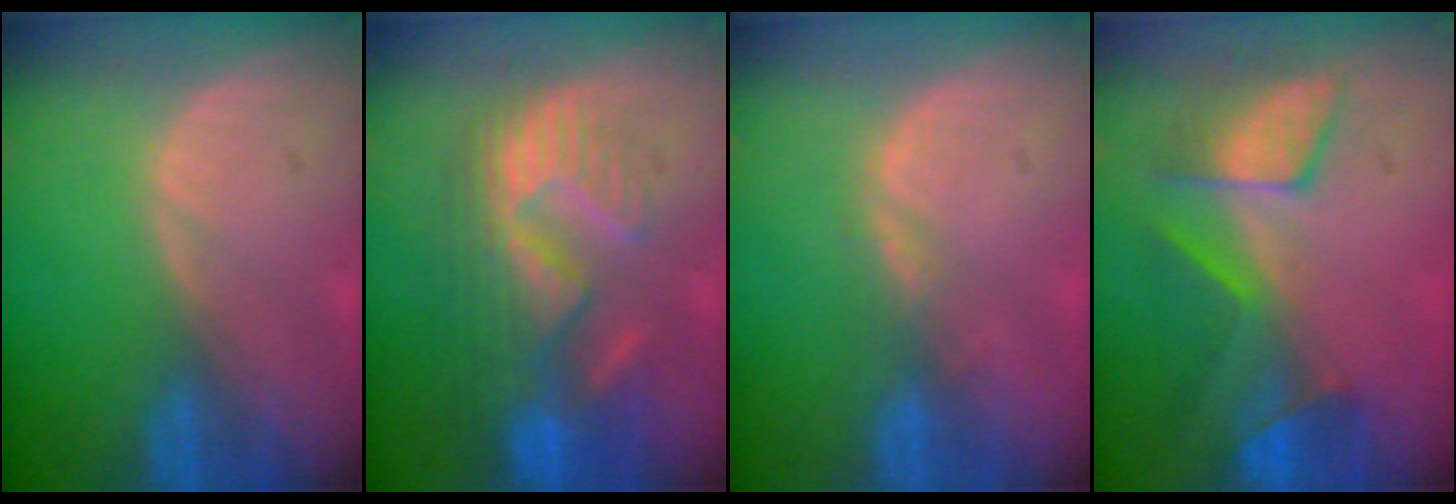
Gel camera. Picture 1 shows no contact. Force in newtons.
{"total": 10.8, "press": 9.9, "slide": 4.3}
{"total": 2.3, "press": 1.8, "slide": 1.5}
{"total": 7.7, "press": 7.6, "slide": 1.4}